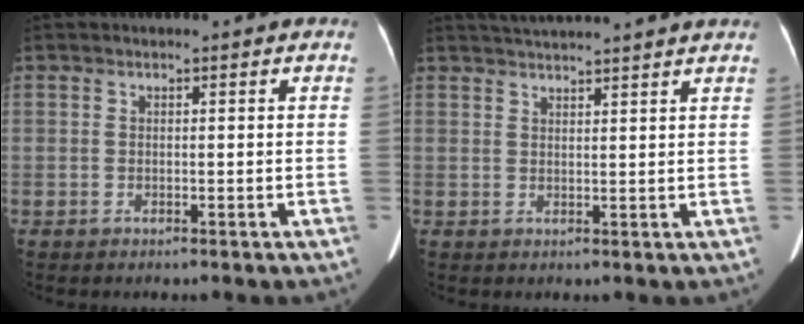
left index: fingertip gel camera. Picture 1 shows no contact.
{"total": 9.2, "force": [8.6, -0.7, 3.2], "torque": [-0.056, 0.028, 0.117]}